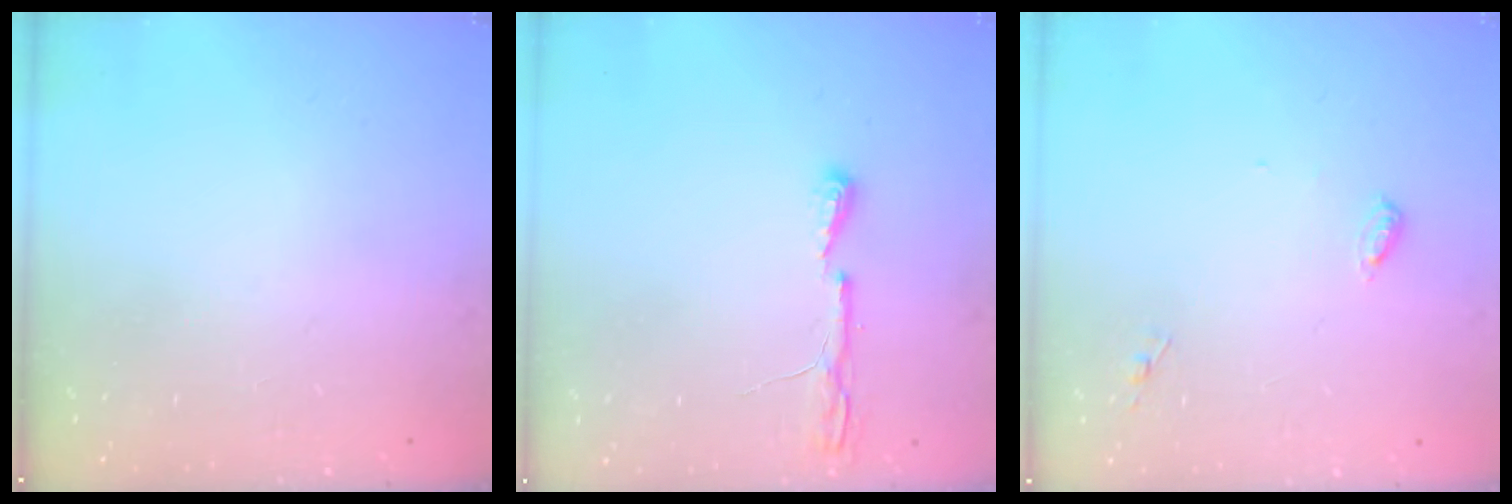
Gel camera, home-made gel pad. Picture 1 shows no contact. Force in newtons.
{"total": 4.3, "press": 4.2, "slide": 0.6}
{"total": 4.6, "press": 4.6, "slide": 0.4}